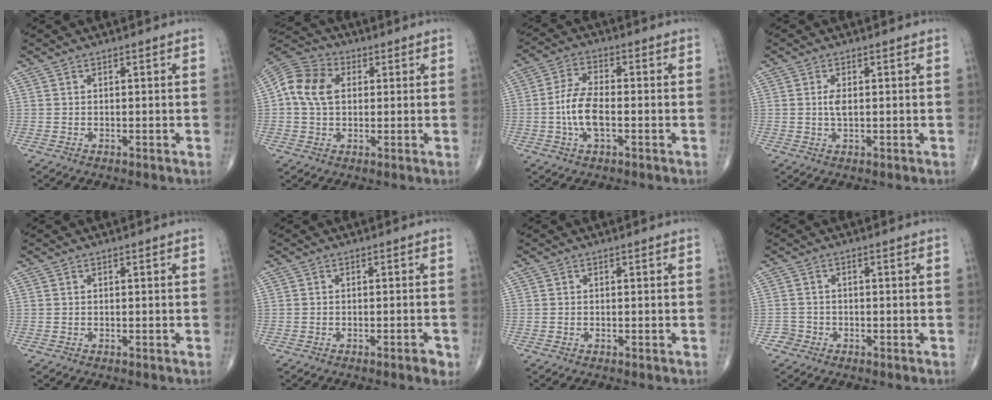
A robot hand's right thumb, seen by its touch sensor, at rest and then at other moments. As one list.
[{"total": 9.7, "force": [1.3, 7.2, 6.4], "torque": [-0.120, 0.019, 0.015]}, {"total": 7.8, "force": [-1.6, 3.5, 6.8], "torque": [-0.142, 0.014, -0.034]}, {"total": 2.3, "force": [0.2, 1.0, 2.1], "torque": [-0.041, -0.002, 0.004]}, {"total": 0.0}, {"total": 2.0, "force": [-1.1, 0.5, 1.5], "torque": [-0.022, 0.004, -0.017]}, {"total": 0.0}, {"total": 1.8, "force": [-1.1, 1.4, -0.4], "torque": [0.016, 0.008, -0.027]}]